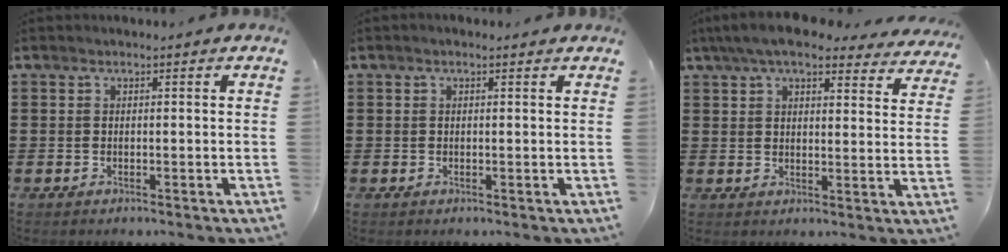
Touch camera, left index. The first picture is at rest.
{"total": 0.6, "force": [0.3, 0.1, 0.4], "torque": [-0.008, 0.002, 0.006]}
{"total": 7.3, "force": [6.2, 1.2, 3.6], "torque": [-0.081, -0.016, 0.112]}